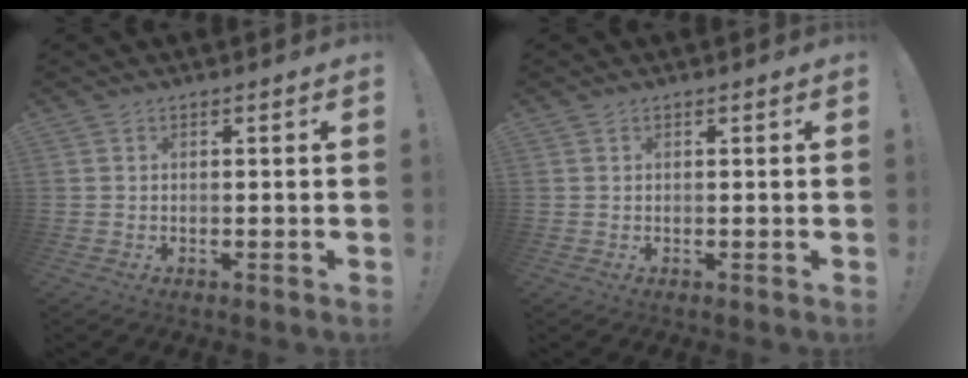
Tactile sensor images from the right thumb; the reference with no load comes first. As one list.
[{"total": 0.0}]